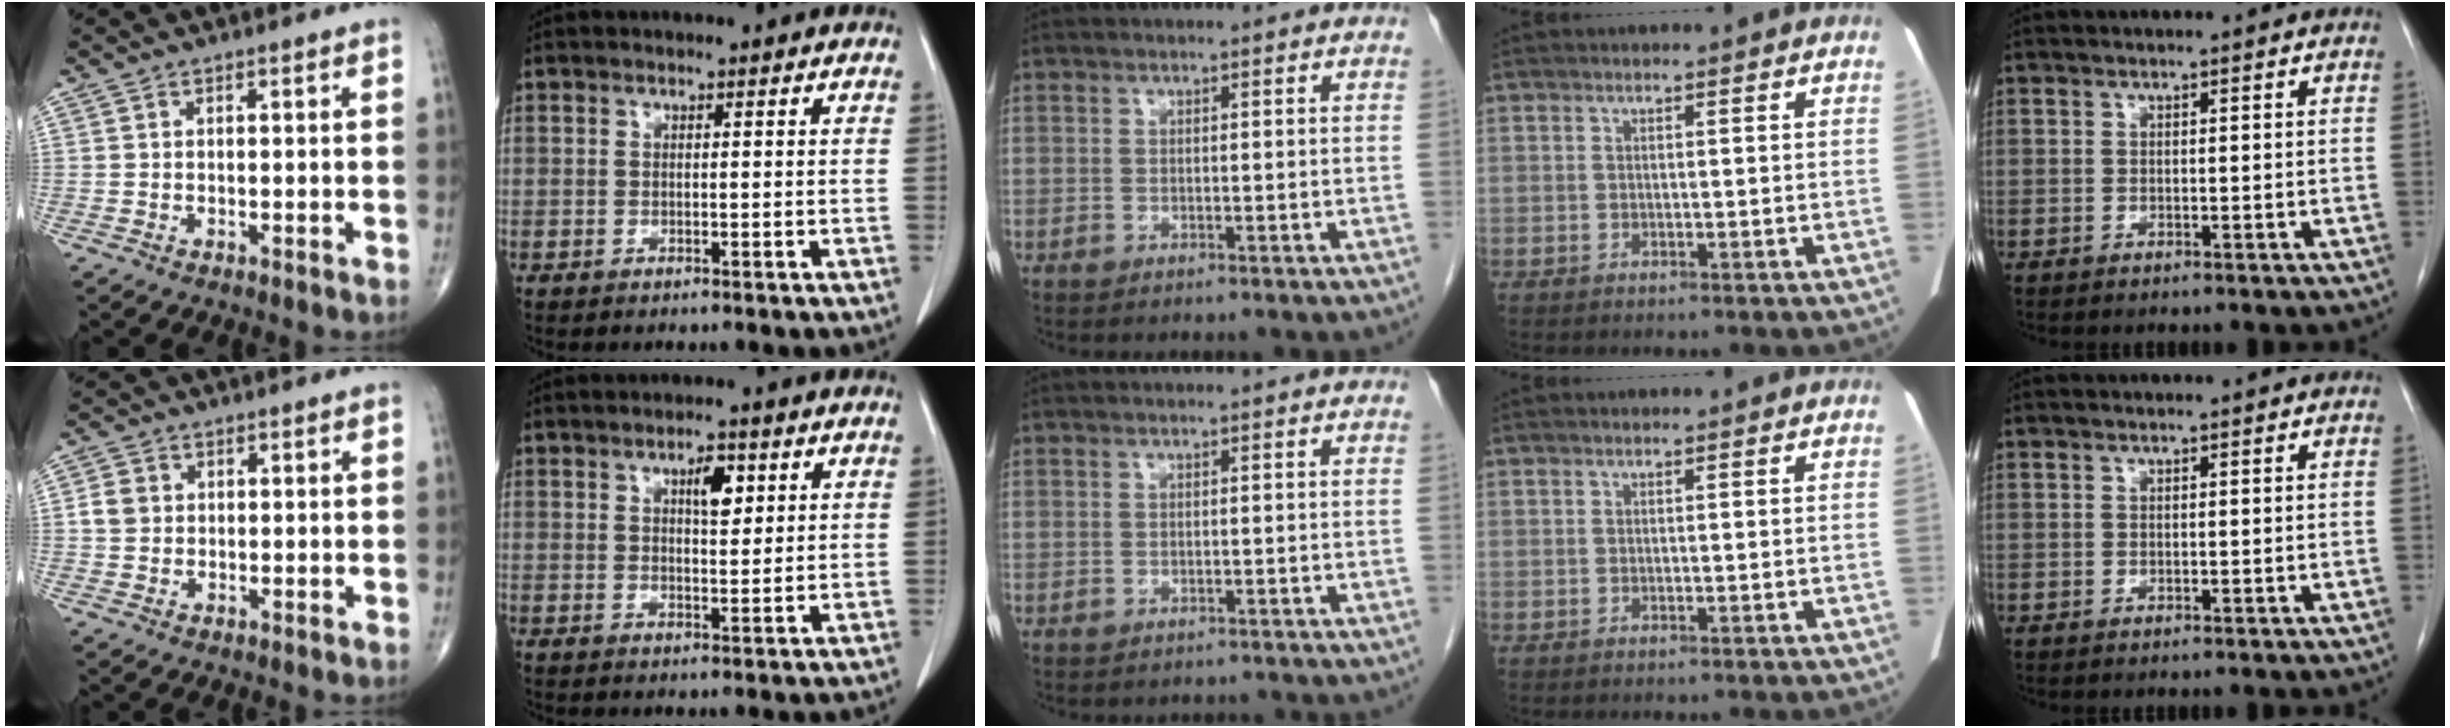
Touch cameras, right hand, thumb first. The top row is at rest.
{"thumb": {"total": 3.3, "force": [0.4, 2.8, 1.6], "torque": [-0.020, 0.004, 0.005]}, "index": {"total": 4.0, "force": [1.7, 1.5, 3.3], "torque": [-0.053, 0.001, 0.027]}, "middle": {"total": 1.7, "force": [-1.6, 0.7, 0.1], "torque": [-0.008, -0.002, -0.021]}}